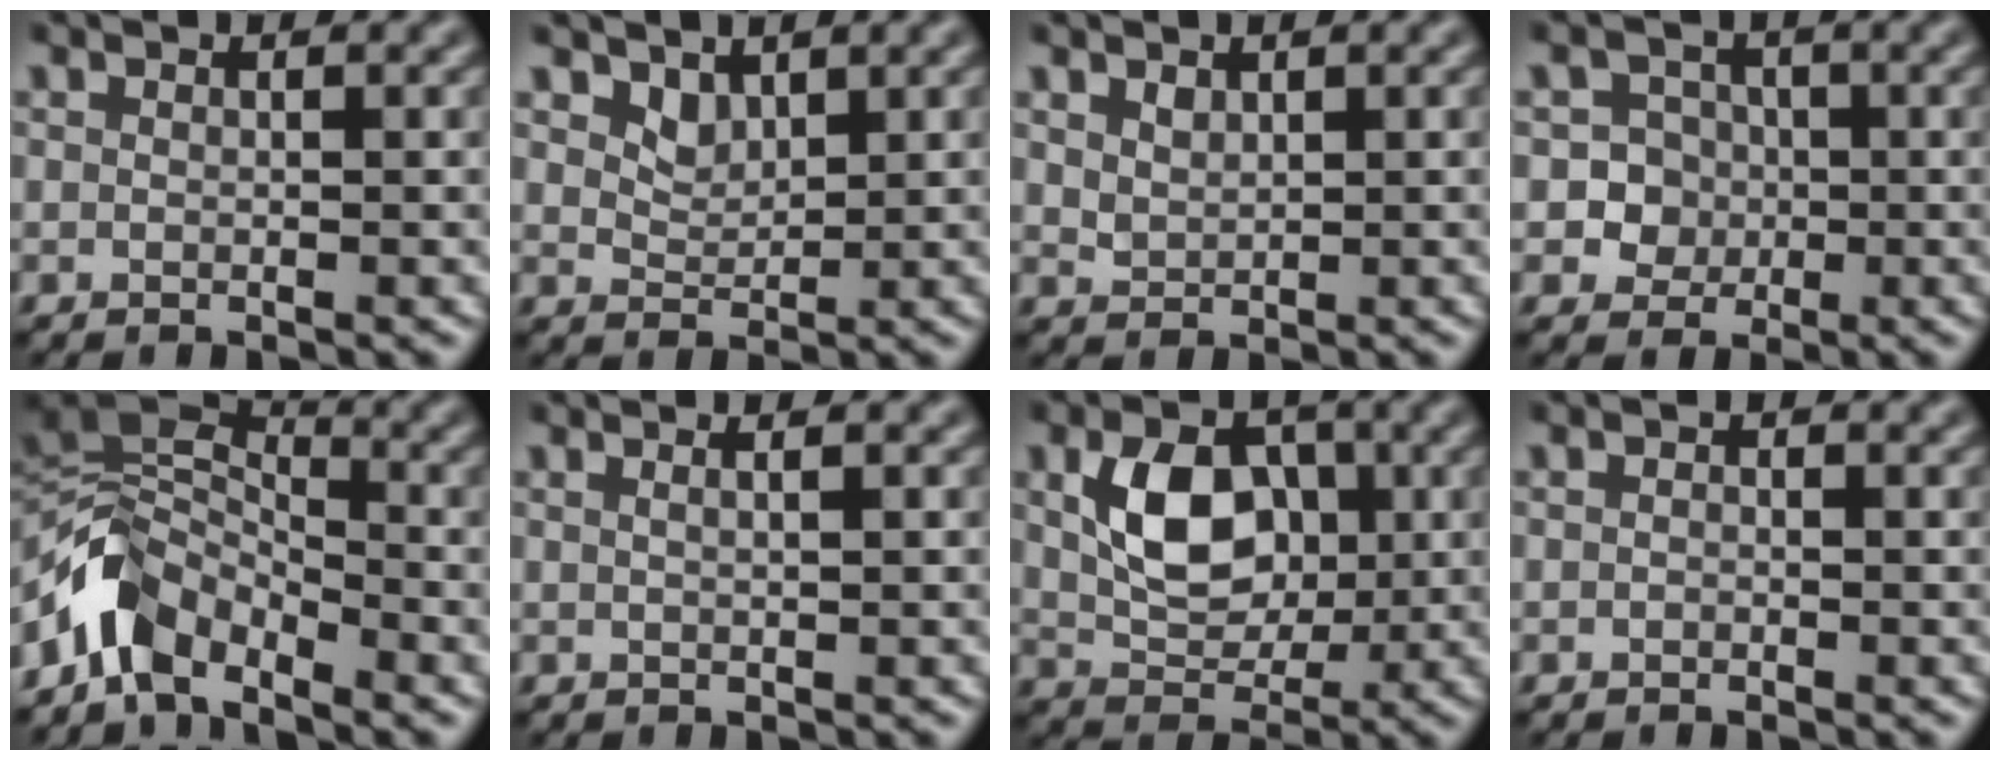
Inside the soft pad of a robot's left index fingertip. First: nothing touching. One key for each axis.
{"total": 1.5, "fx": 1.1, "fy": 0.9, "fz": 0.5, "tx": -0.018, "ty": -0.010, "tz": 0.024}
{"total": 1.2, "fx": 0.7, "fy": 0.8, "fz": 0.5, "tx": -0.017, "ty": -0.006, "tz": 0.019}
{"total": 3.5, "fx": -0.6, "fy": 3.3, "fz": 0.7, "tx": 0.004, "ty": 0.010, "tz": -0.018}
{"total": 5.9, "fx": -4.3, "fy": 2.8, "fz": 3.1, "tx": -0.053, "ty": 0.002, "tz": -0.098}
{"total": 1.2, "fx": 0.3, "fy": 0.4, "fz": 1.1, "tx": -0.012, "ty": -0.005, "tz": -0.002}
{"total": 6.1, "fx": 0.8, "fy": 4.3, "fz": 4.2, "tx": -0.087, "ty": -0.006, "tz": 0.016}
{"total": 0.6, "fx": -0.2, "fy": 0.4, "fz": 0.4, "tx": -0.009, "ty": -0.006, "tz": -0.006}